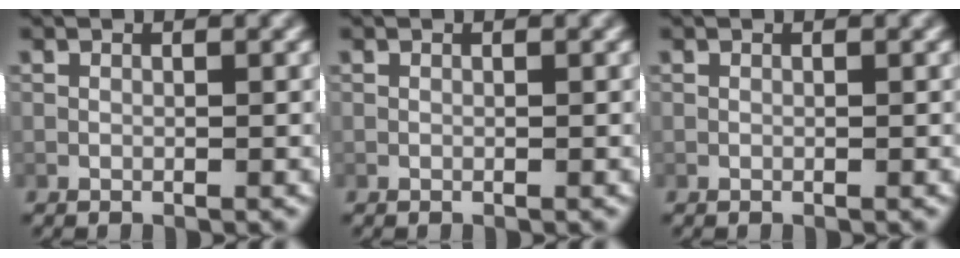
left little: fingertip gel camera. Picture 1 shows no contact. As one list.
[{"total": 0.0}, {"total": 0.0}]